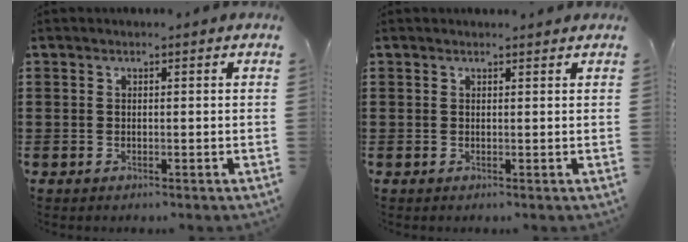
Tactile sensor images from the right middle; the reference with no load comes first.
{"total": 0.7, "force": [0.7, 0.0, 0.0], "torque": [-0.003, -0.002, 0.013]}